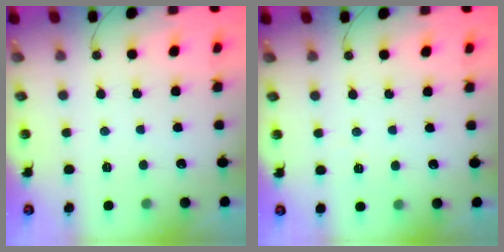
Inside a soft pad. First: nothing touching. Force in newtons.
{"total": 2.2, "press": 2.1, "slide": 0.7}